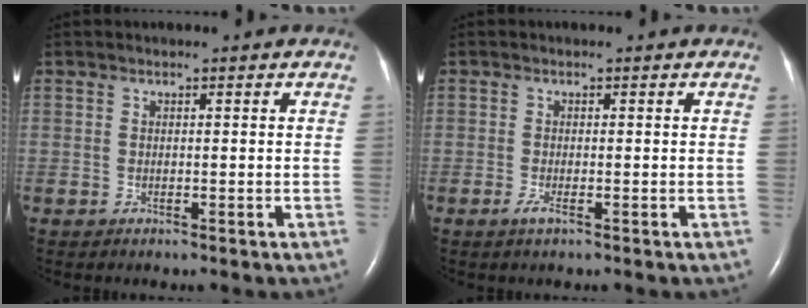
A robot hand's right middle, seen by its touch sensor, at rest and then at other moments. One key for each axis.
{"total": 1.7, "fx": -1.0, "fy": 0.0, "fz": 1.4, "tx": -0.035, "ty": -0.006, "tz": -0.022}